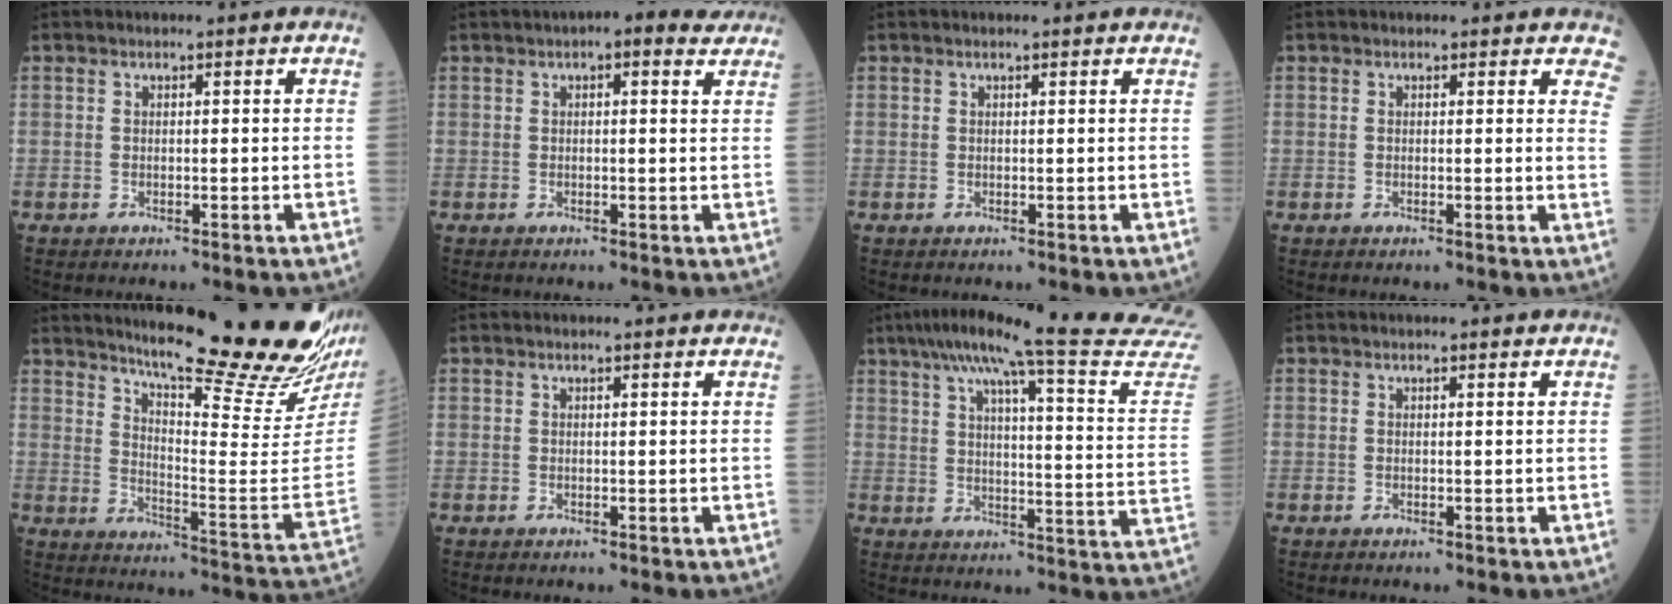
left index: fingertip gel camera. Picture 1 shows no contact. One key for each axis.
{"total": 5.9, "fx": 4.3, "fy": 1.8, "fz": 3.6, "tx": -0.046, "ty": 0.026, "tz": 0.047}
{"total": 2.0, "fx": 1.9, "fy": 0.2, "fz": 0.6, "tx": -0.012, "ty": 0.009, "tz": 0.018}
{"total": 6.6, "fx": 6.0, "fy": 2.2, "fz": 1.7, "tx": 0.010, "ty": -0.021, "tz": 0.038}
{"total": 25.7, "fx": 21.5, "fy": 0.7, "fz": 14.1, "tx": -0.220, "ty": -0.097, "tz": 0.282}
{"total": 3.0, "fx": 2.8, "fy": 0.5, "fz": 1.1, "tx": -0.017, "ty": 0.013, "tz": 0.025}
{"total": 28.8, "fx": 25.8, "fy": -1.5, "fz": 12.8, "tx": -0.196, "ty": -0.087, "tz": 0.318}
{"total": 1.6, "fx": 1.5, "fy": 0.3, "fz": 0.6, "tx": -0.012, "ty": 0.006, "tz": 0.016}